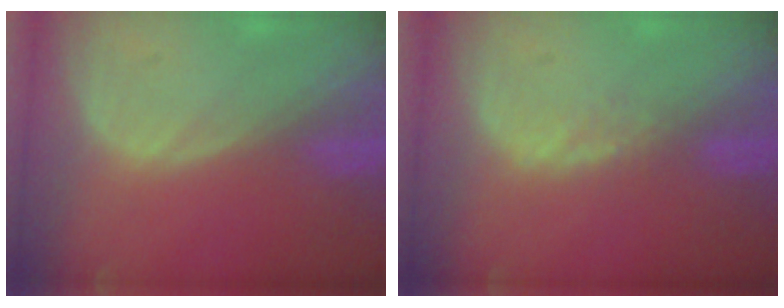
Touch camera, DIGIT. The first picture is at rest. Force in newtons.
{"total": 1.4, "press": 1.4, "slide": 0.3}